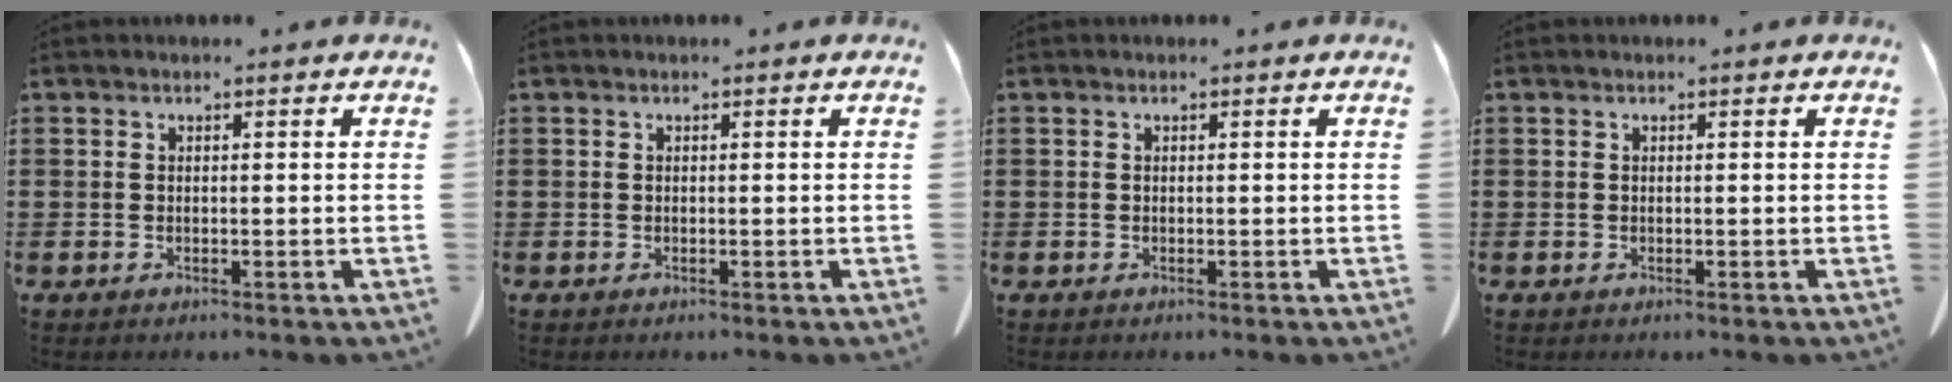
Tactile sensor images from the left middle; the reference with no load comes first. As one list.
[{"total": 0.0}, {"total": 0.0}, {"total": 0.0}]